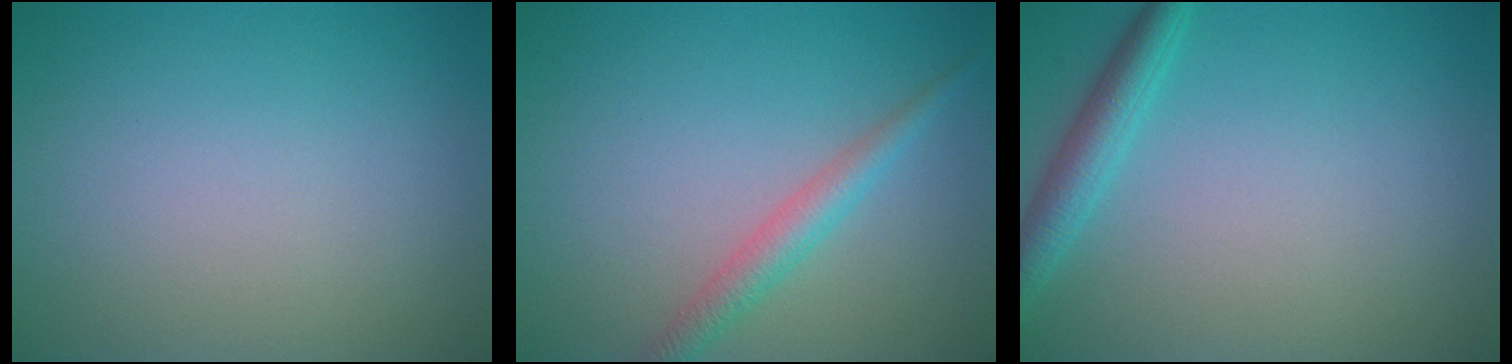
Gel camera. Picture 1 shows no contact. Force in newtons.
{"total": 2.5, "press": 2.5, "slide": 0.1}
{"total": 2.7, "press": 2.7, "slide": 0.1}